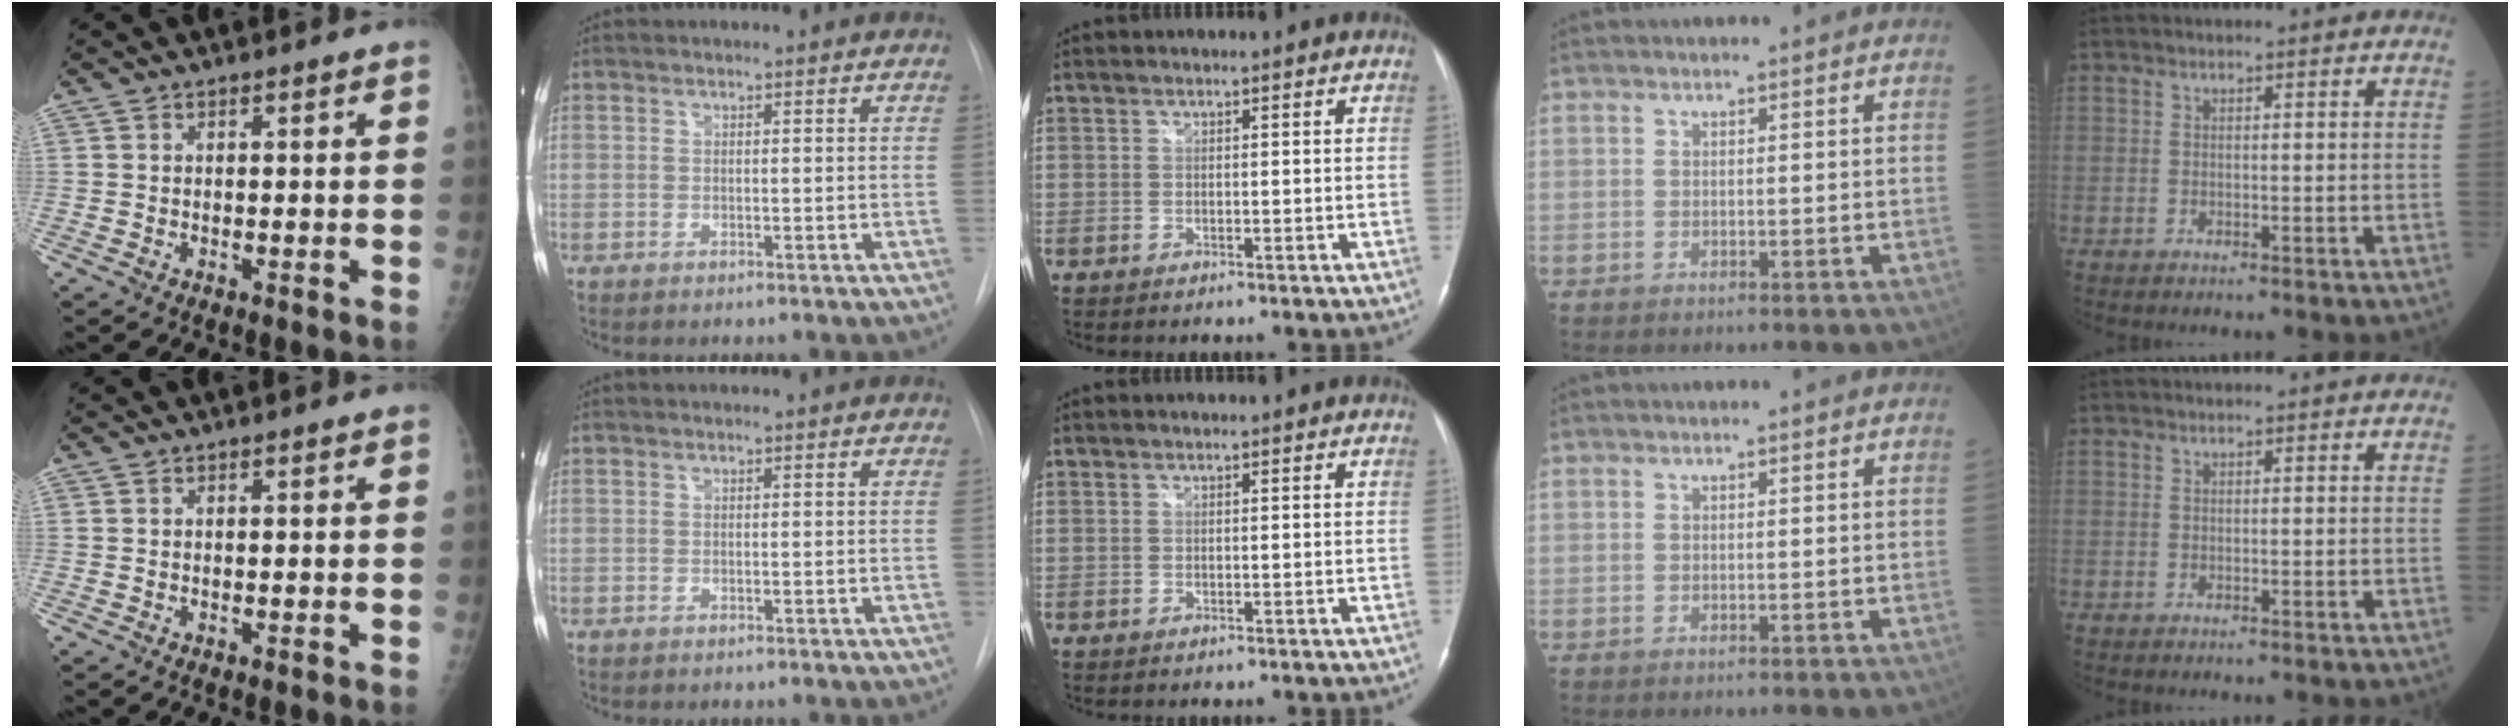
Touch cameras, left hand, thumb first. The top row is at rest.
{}